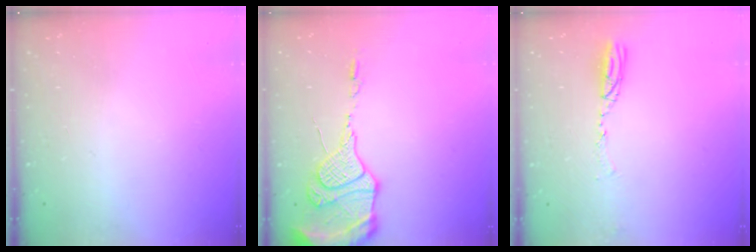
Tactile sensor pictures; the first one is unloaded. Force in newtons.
{"total": 15.6, "press": 15.1, "slide": 3.7}
{"total": 5.0, "press": 4.9, "slide": 0.9}